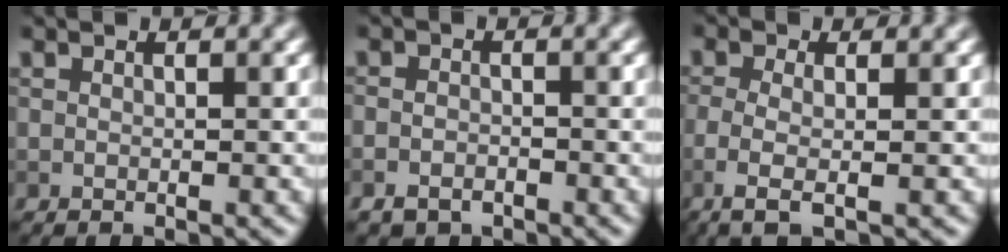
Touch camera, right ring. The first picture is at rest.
{"total": 1.9, "force": [-1.3, 1.2, 0.8], "torque": [-0.013, 0.000, -0.029]}
{"total": 3.3, "force": [-0.9, 1.1, 2.9], "torque": [-0.061, -0.008, -0.021]}